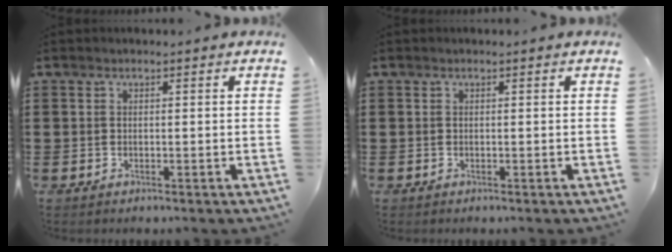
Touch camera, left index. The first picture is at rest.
{"total": 0.0}